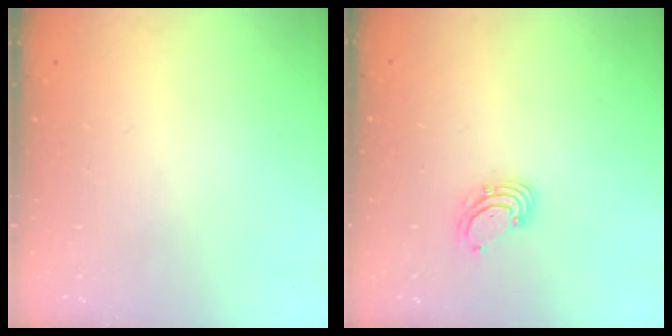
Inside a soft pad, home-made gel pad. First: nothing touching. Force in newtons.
{"total": 1.8, "press": 1.8, "slide": 0.2}